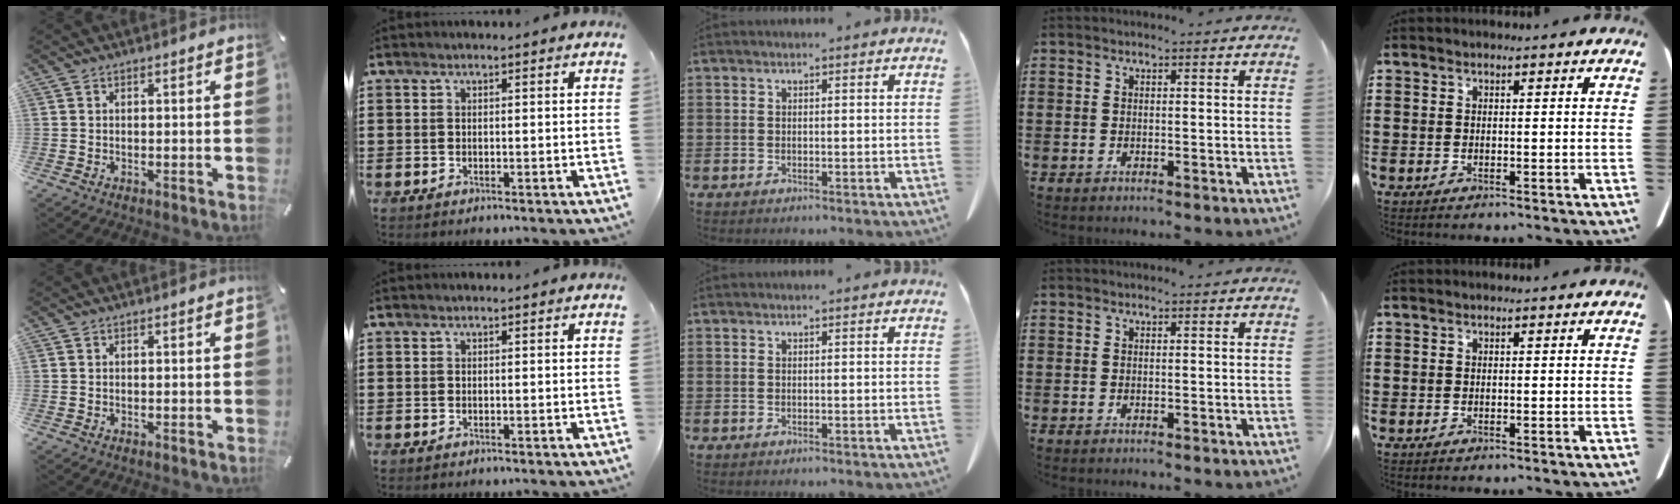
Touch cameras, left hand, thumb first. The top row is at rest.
{}